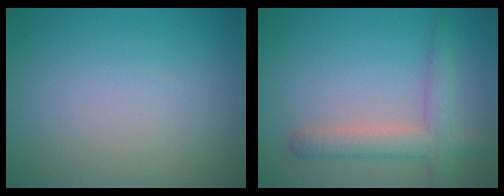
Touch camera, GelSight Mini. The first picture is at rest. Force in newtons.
{"total": 3.7, "press": 3.7, "slide": 0.2}